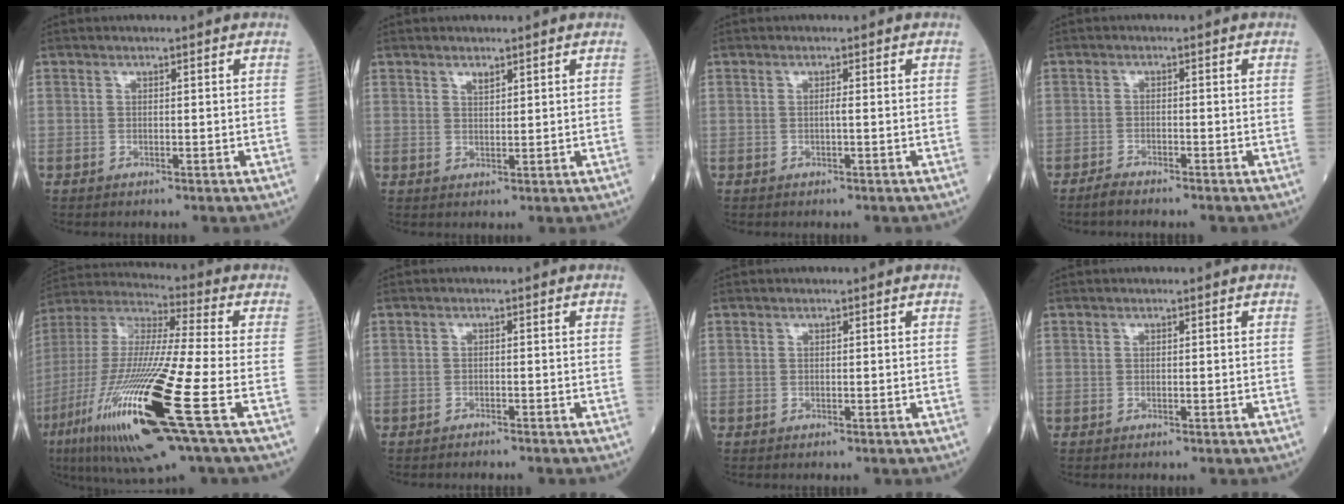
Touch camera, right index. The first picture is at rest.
{"total": 1.3, "force": [1.0, 0.4, 0.6], "torque": [-0.013, -0.004, 0.020]}
{"total": 0.6, "force": [-0.1, -0.2, 0.5], "torque": [-0.006, 0.001, -0.004]}
{"total": 2.1, "force": [-2.0, 0.1, 0.7], "torque": [-0.022, -0.004, -0.038]}
{"total": 25.0, "force": [-9.3, 1.7, 23.2], "torque": [-0.483, -0.053, -0.175]}
{"total": 2.1, "force": [-2.1, 0.0, 0.5], "torque": [-0.009, -0.001, -0.025]}
{"total": 0.0}
{"total": 0.0}